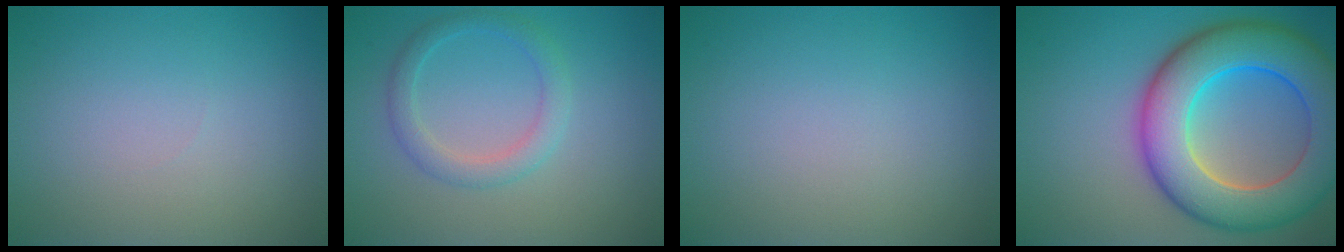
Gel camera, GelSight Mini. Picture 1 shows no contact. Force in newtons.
{"total": 2.5, "press": 2.5, "slide": 0.1}
{"total": 0.0}
{"total": 11.6, "press": 11.6, "slide": 0.5}